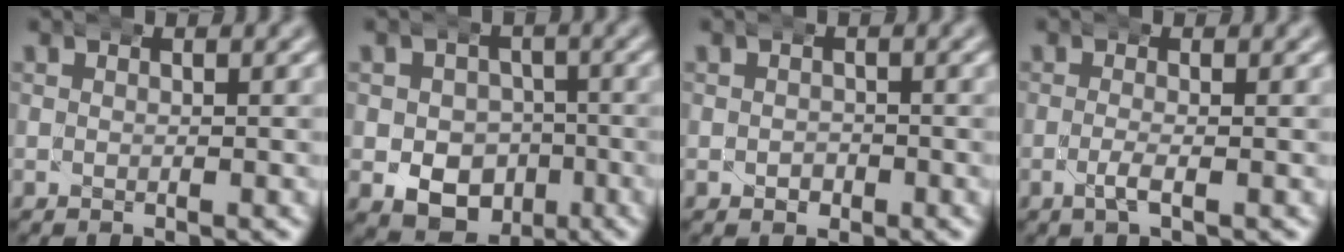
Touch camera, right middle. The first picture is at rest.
{"total": 8.7, "force": [-3.3, 7.4, 3.1], "torque": [-0.049, -0.044, -0.044]}
{"total": 1.2, "force": [-0.6, 1.0, 0.3], "torque": [-0.010, -0.004, -0.006]}
{"total": 1.7, "force": [-1.0, 0.2, 1.3], "torque": [-0.035, -0.008, -0.016]}